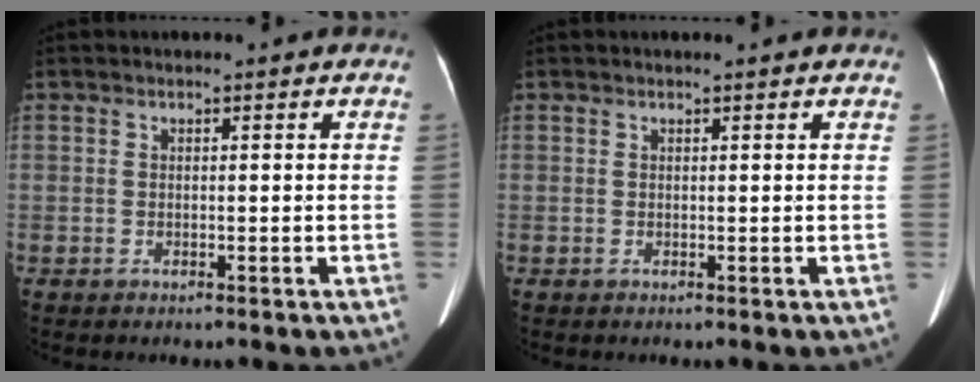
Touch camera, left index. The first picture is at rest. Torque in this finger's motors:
{"motor_torque": [-0.73, 0.66, -0.31, 0.00]}